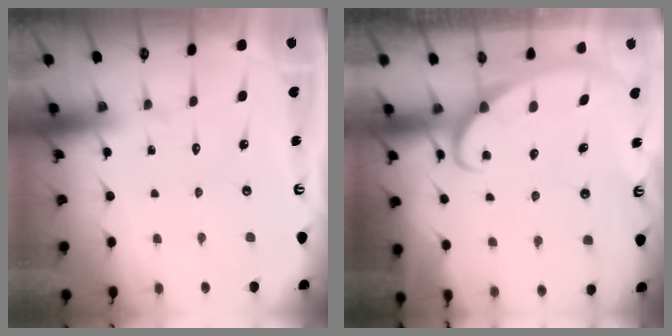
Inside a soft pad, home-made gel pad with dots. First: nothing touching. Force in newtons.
{"total": 2.5, "press": 2.5, "slide": 0.4}